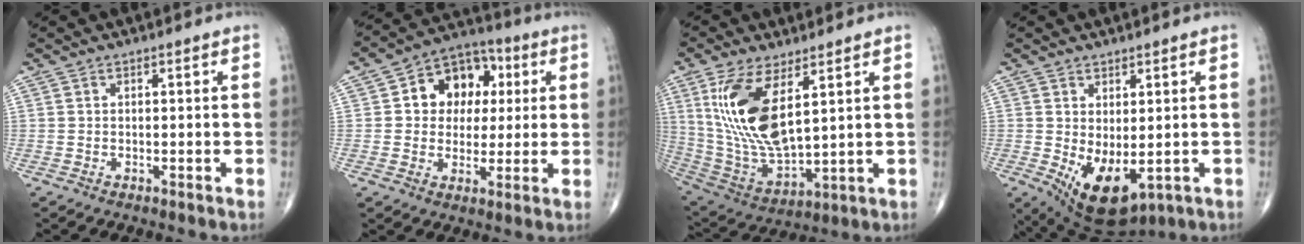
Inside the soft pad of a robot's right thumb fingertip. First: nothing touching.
{"total": 12.7, "force": [2.6, 9.8, 7.6], "torque": [-0.064, 0.012, 0.033]}
{"total": 17.3, "force": [5.8, 7.3, 14.6], "torque": [-0.288, -0.028, 0.130]}
{"total": 9.6, "force": [-1.6, 4.9, 8.1], "torque": [-0.126, -0.011, 0.000]}